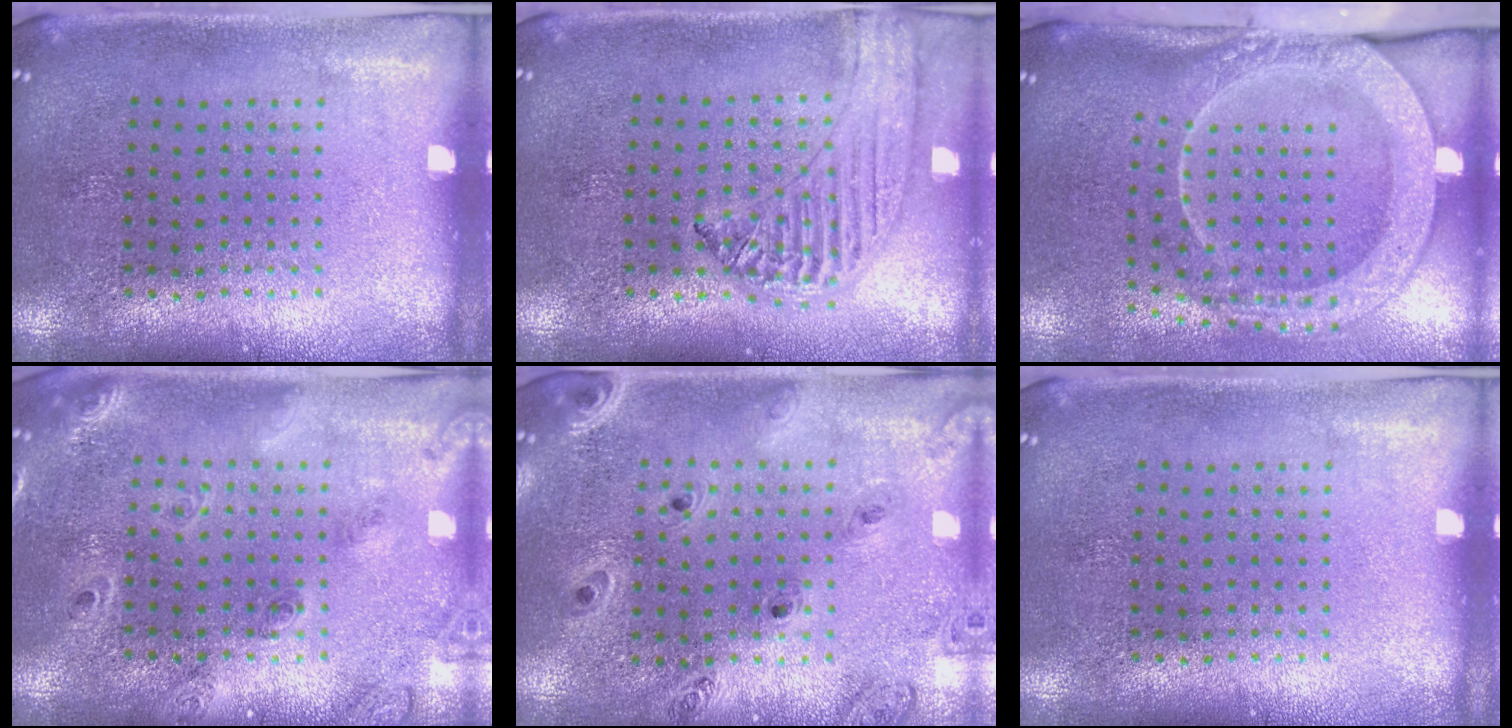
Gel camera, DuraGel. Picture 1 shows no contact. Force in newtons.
{"total": 1.2, "press": 1.2, "slide": 0.1}
{"total": 2.8, "press": 2.1, "slide": 1.9}
{"total": 1.8, "press": 1.7, "slide": 0.7}
{"total": 1.4, "press": 1.3, "slide": 0.3}
{"total": 0.0}